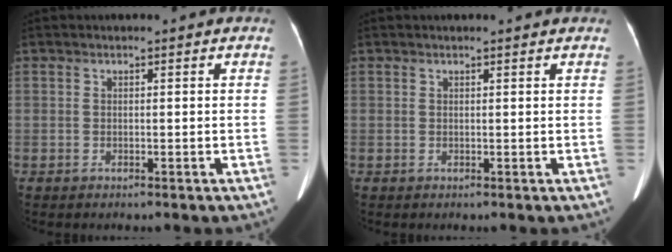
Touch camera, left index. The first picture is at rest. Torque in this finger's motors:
{"motor_torque": [-0.26, 0.17, -0.16, -0.01]}